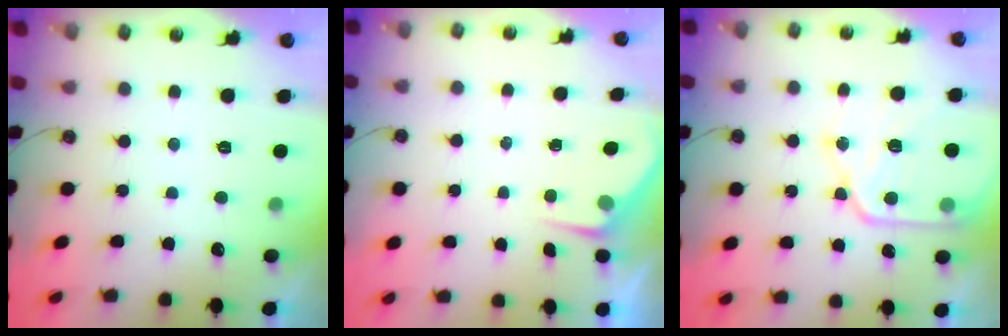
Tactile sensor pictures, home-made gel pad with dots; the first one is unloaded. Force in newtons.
{"total": 2.9, "press": 2.9, "slide": 0.5}
{"total": 16.0, "press": 16.0, "slide": 1.5}